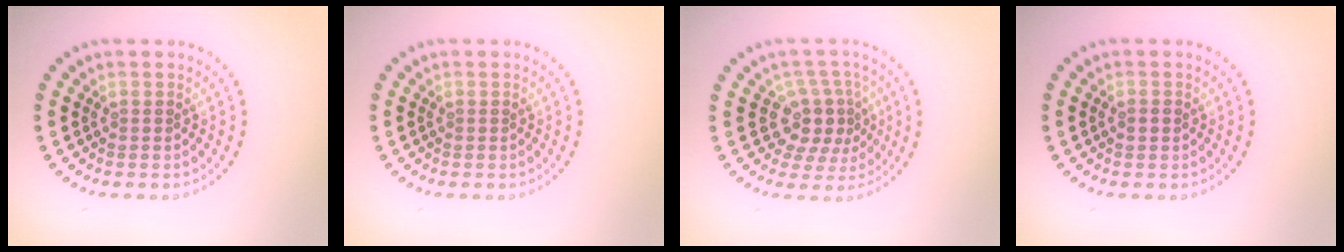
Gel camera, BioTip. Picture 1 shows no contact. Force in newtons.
{"total": 0.0}
{"total": 3.7, "press": 3.1, "slide": 2.0}
{"total": 1.1, "press": 1.1, "slide": 0.0}